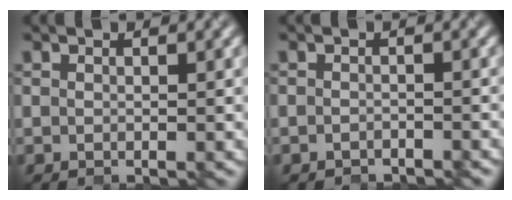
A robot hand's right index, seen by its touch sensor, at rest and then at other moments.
{"total": 2.0, "force": [-1.9, -0.4, -0.6], "torque": [0.002, -0.003, -0.028]}